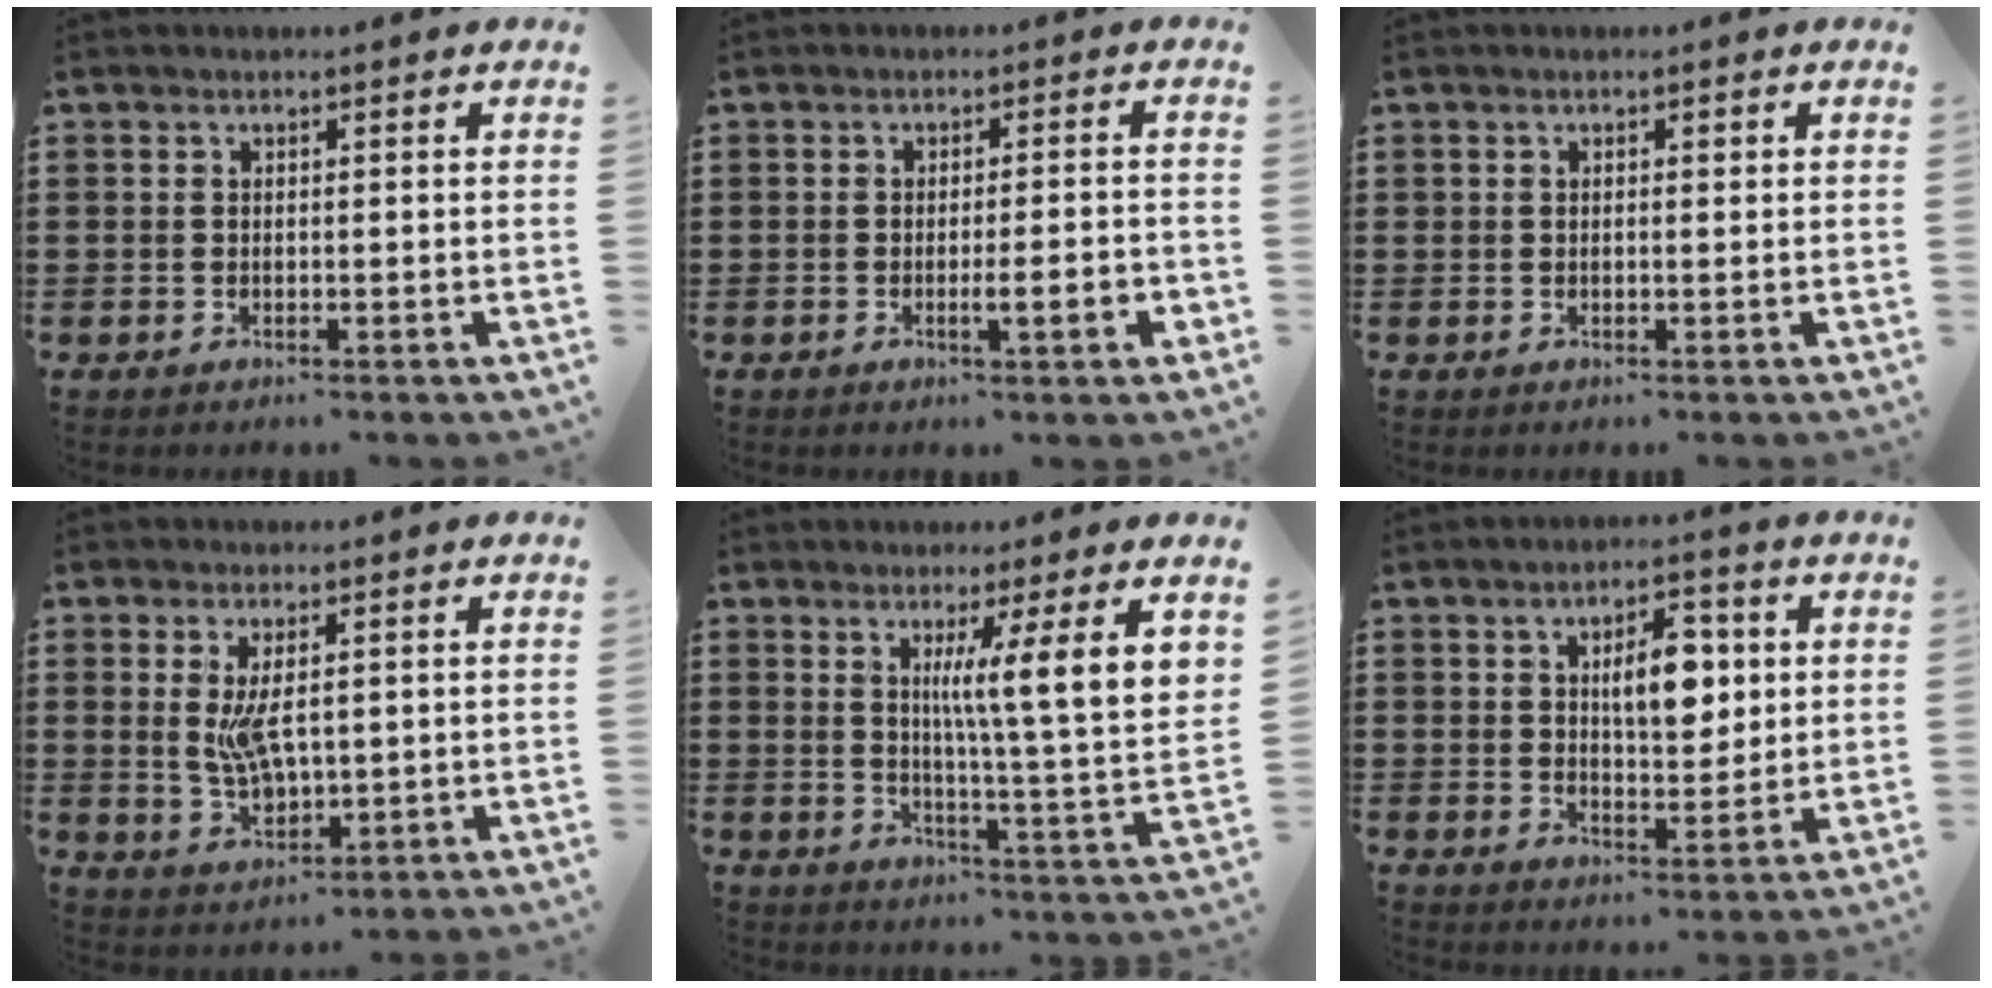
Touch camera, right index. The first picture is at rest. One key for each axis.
{"total": 4.0, "fx": -1.3, "fy": 0.3, "fz": 3.8, "tx": -0.062, "ty": -0.008, "tz": -0.021}
{"total": 0.6, "fx": 0.0, "fy": 0.2, "fz": 0.5, "tx": -0.010, "ty": 0.000, "tz": 0.000}
{"total": 5.5, "fx": 0.7, "fy": 2.3, "fz": 4.9, "tx": -0.107, "ty": -0.001, "tz": 0.010}
{"total": 8.1, "fx": 3.9, "fy": -0.7, "fz": 7.1, "tx": -0.121, "ty": -0.028, "tz": 0.055}
{"total": 7.3, "fx": 2.0, "fy": 3.1, "fz": 6.3, "tx": -0.096, "ty": -0.001, "tz": 0.024}